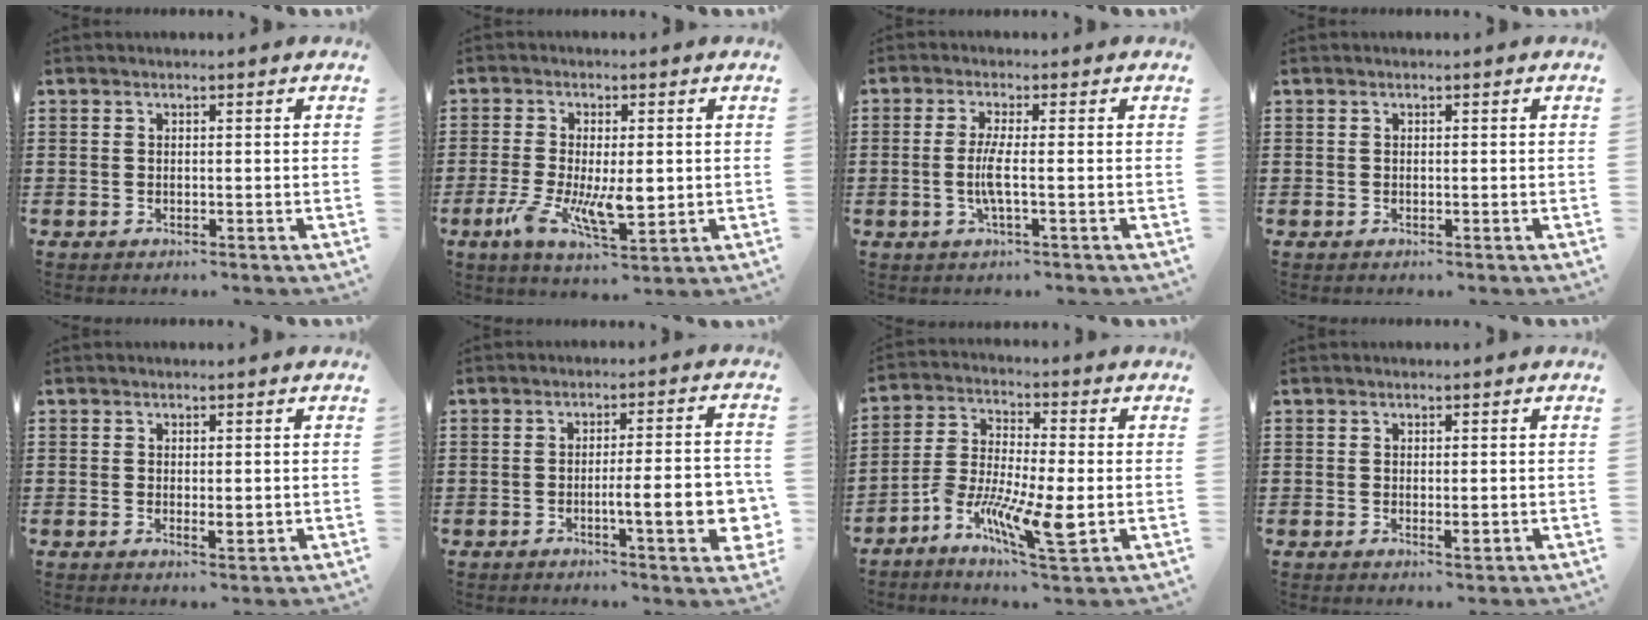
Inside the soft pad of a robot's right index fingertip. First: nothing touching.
{"total": 8.7, "force": [-1.3, 3.6, 7.8], "torque": [-0.151, -0.005, -0.015]}
{"total": 3.9, "force": [-0.8, -0.2, 3.8], "torque": [-0.084, -0.013, -0.021]}
{"total": 0.0}
{"total": 1.8, "force": [-0.1, 0.8, 1.6], "torque": [-0.030, 0.001, -0.001]}
{"total": 9.5, "force": [-2.2, 1.7, 9.1], "torque": [-0.129, -0.008, -0.035]}
{"total": 10.4, "force": [-4.8, 2.1, 9.0], "torque": [-0.179, -0.006, -0.089]}
{"total": 1.3, "force": [-0.1, 0.4, 1.3], "torque": [-0.023, -0.001, -0.001]}